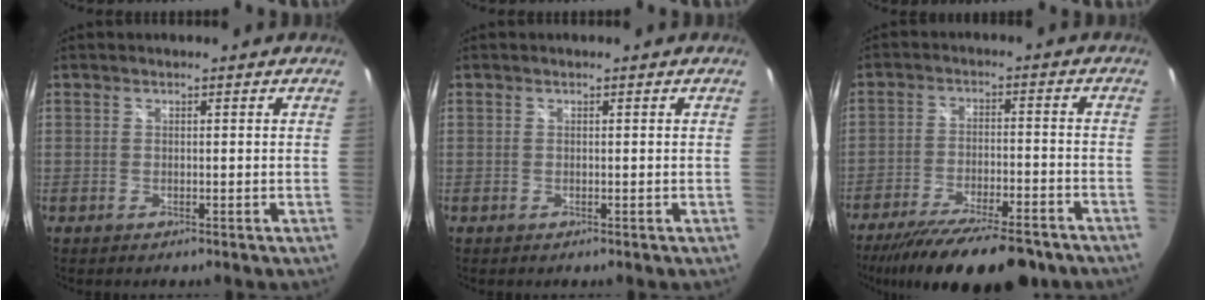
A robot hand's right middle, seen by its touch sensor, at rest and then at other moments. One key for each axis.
{"total": 0.0}
{"total": 19.5, "fx": -15.8, "fy": 4.3, "fz": 10.5, "tx": -0.195, "ty": -0.041, "tz": -0.236}